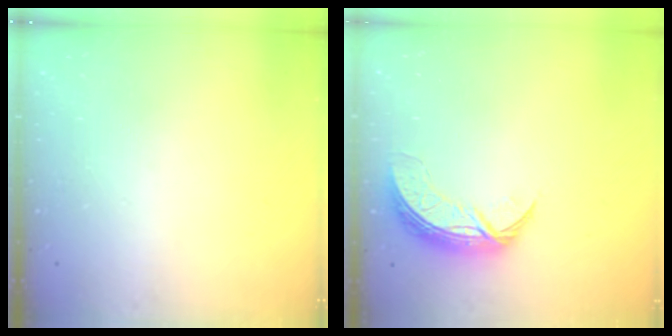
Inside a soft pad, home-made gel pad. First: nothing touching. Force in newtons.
{"total": 7.7, "press": 7.6, "slide": 0.7}